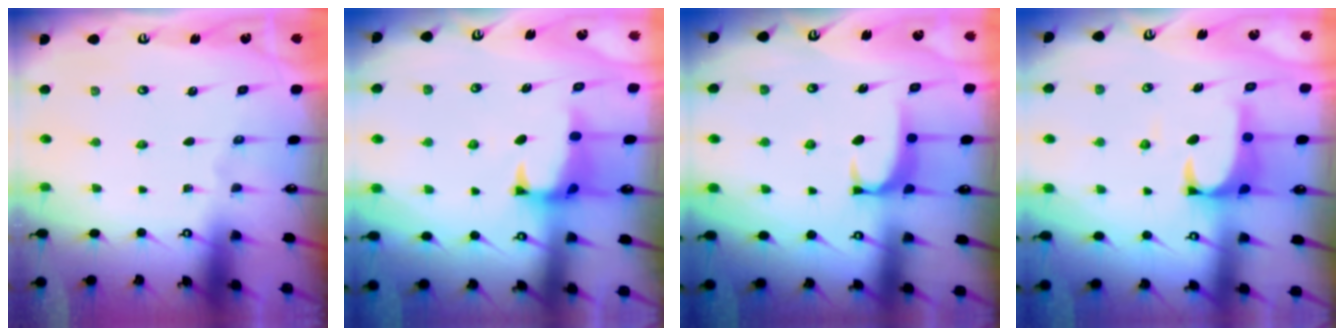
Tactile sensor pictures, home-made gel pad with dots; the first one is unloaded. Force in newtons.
{"total": 0.9, "press": 0.3, "slide": 0.8}
{"total": 1.6, "press": 1.6, "slide": 0.5}
{"total": 2.5, "press": 2.4, "slide": 0.7}